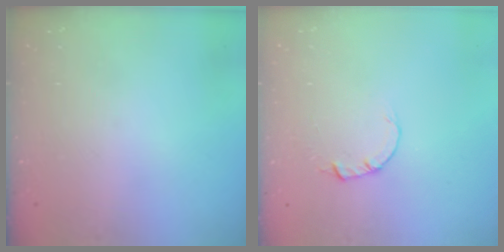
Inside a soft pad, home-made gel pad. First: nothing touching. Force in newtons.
{"total": 2.0, "press": 2.0, "slide": 0.3}